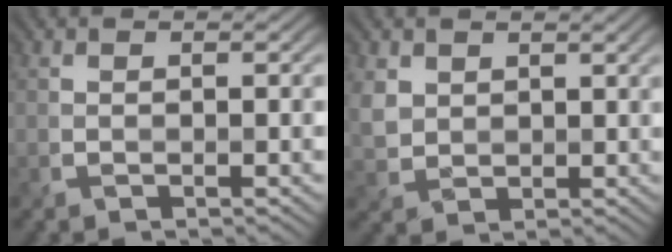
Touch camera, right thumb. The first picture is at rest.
{"total": 3.6, "force": [1.9, 2.8, 1.2], "torque": [-0.044, 0.000, 0.040]}